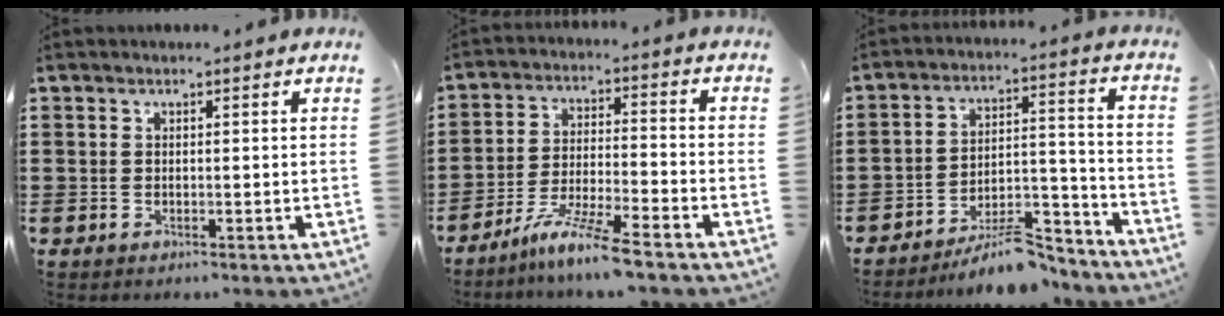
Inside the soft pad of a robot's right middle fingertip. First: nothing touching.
{"total": 7.7, "force": [-6.2, -0.5, 4.5], "torque": [-0.090, -0.015, -0.118]}
{"total": 8.6, "force": [-7.6, 1.9, 3.6], "torque": [-0.050, 0.023, -0.139]}